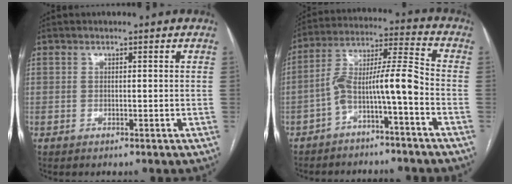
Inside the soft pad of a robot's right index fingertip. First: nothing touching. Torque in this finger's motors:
{"motor_torque": [1.17, -0.44, 0.44, 0.18]}